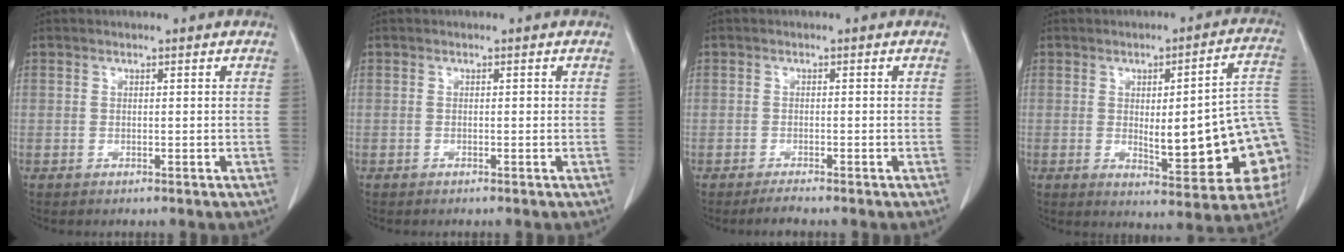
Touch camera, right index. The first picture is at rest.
{"total": 0.0}
{"total": 1.3, "force": [-1.3, 0.2, 0.3], "torque": [-0.007, -0.003, -0.021]}
{"total": 19.2, "force": [-2.3, 4.1, 18.6], "torque": [-0.164, 0.027, -0.012]}